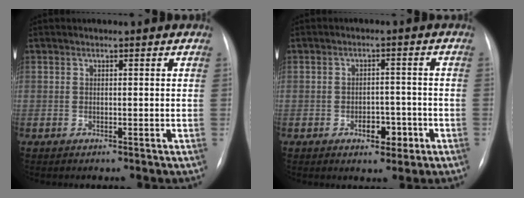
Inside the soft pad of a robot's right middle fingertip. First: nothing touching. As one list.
[{"total": 4.2, "force": [-2.0, 2.4, 2.9], "torque": [-0.037, 0.008, -0.022]}]